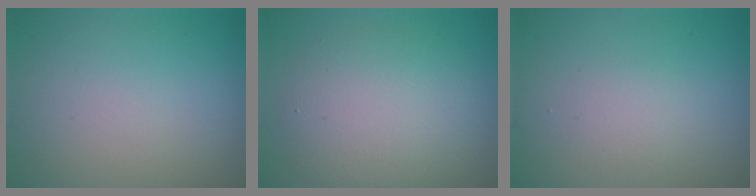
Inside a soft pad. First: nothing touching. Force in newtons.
{"total": 5.6, "press": 5.6, "slide": 0.3}
{"total": 1.4, "press": 1.4, "slide": 0.1}